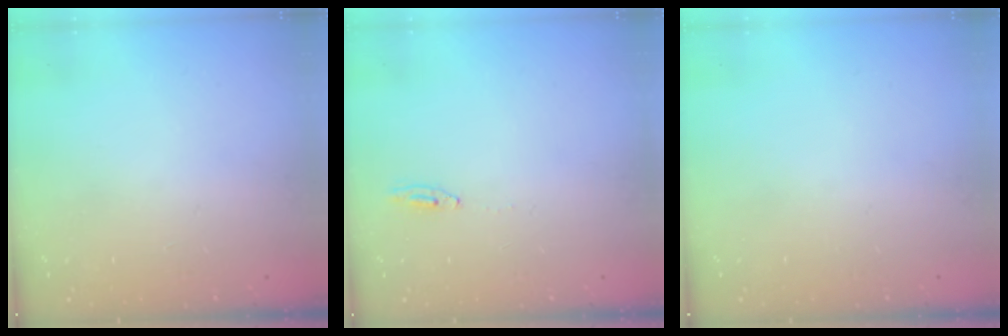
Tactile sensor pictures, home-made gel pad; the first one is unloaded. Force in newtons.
{"total": 2.9, "press": 2.8, "slide": 0.2}
{"total": 0.0}